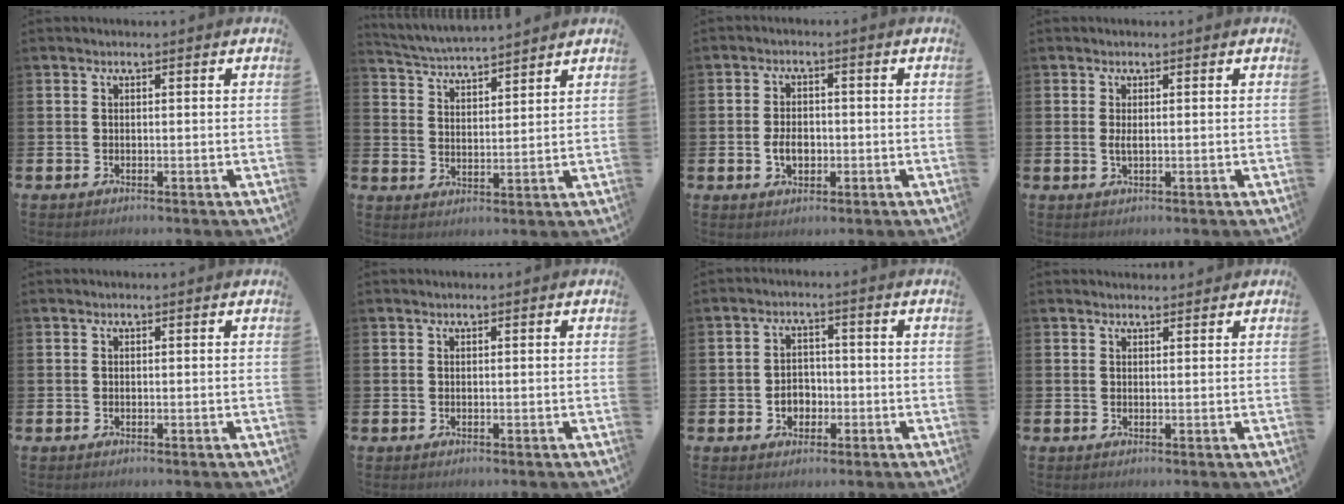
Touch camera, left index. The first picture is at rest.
{"total": 4.3, "force": [4.3, 0.1, -0.1], "torque": [-0.019, -0.033, 0.074]}
{"total": 3.5, "force": [-0.7, 2.3, 2.5], "torque": [-0.033, -0.001, -0.017]}
{"total": 1.1, "force": [0.1, 0.3, 1.1], "torque": [-0.014, -0.002, 0.000]}
{"total": 0.0}
{"total": 0.0}
{"total": 3.2, "force": [-1.0, 2.7, 1.5], "torque": [-0.020, -0.001, -0.027]}
{"total": 1.3, "force": [1.2, 0.5, 0.1], "torque": [0.008, 0.000, 0.021]}